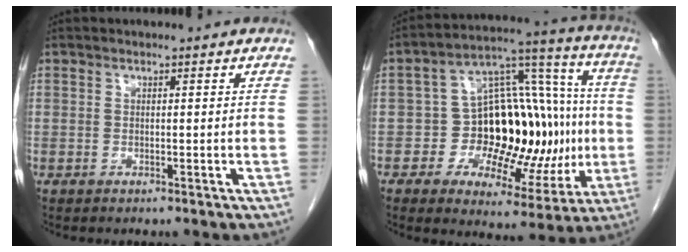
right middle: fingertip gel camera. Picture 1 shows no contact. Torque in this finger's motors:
{"motor_torque": [0.24, -0.37, 0.10, 0.02]}